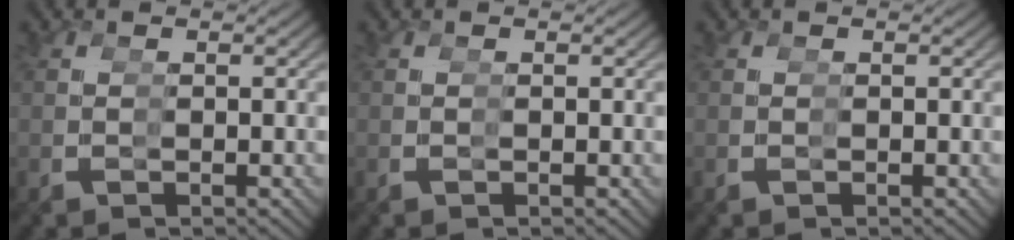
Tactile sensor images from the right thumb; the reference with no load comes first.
{"total": 0.0}
{"total": 0.0}